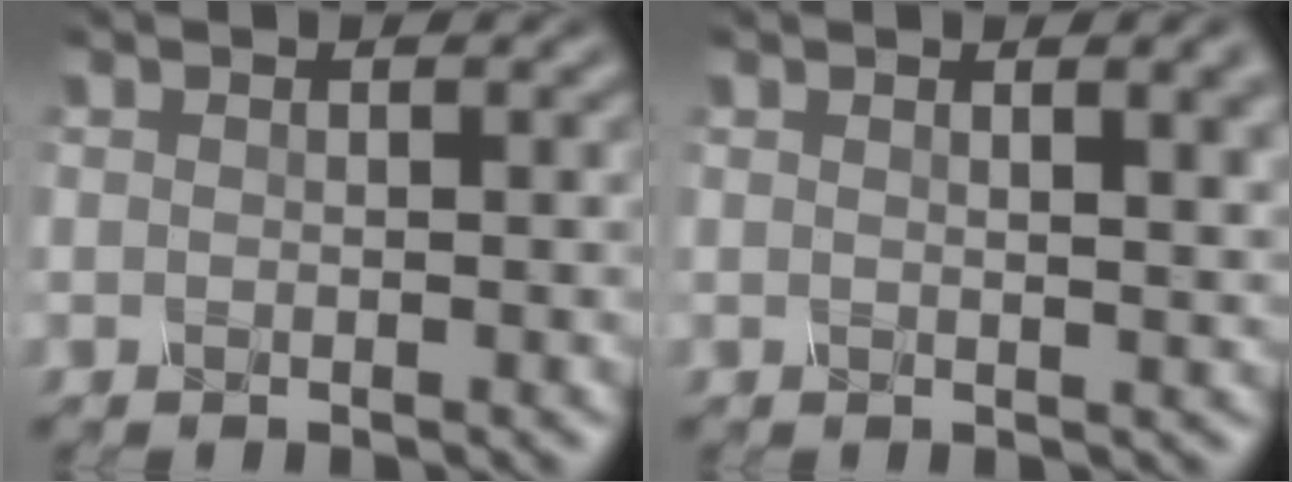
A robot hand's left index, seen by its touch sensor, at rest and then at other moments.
{"total": 4.8, "force": [2.0, 1.8, 3.9], "torque": [-0.026, 0.014, 0.019]}